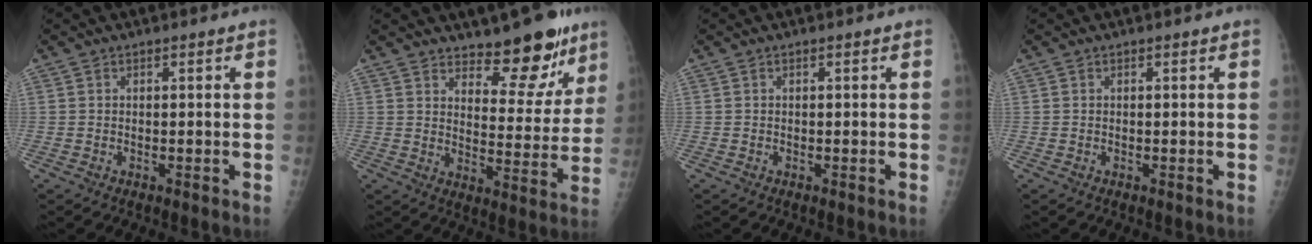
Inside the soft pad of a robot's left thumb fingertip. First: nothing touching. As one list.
[{"total": 12.4, "force": [9.4, 4.8, 6.6], "torque": [-0.038, -0.071, 0.140]}, {"total": 0.0}, {"total": 0.0}]